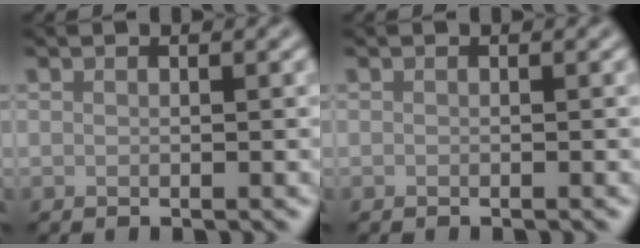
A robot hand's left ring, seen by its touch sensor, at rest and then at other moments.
{"total": 0.0}